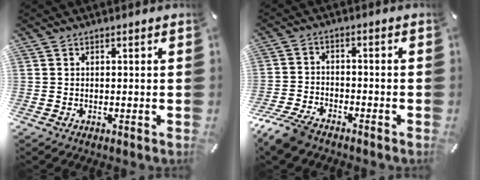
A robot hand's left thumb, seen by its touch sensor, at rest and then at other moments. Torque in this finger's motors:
{"motor_torque": [-1.07, 1.98, 0.29, 0.22, 0.28]}